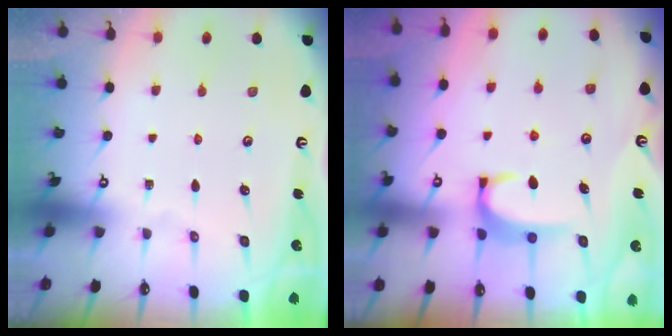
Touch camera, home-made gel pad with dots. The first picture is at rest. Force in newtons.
{"total": 3.5, "press": 3.5, "slide": 0.5}